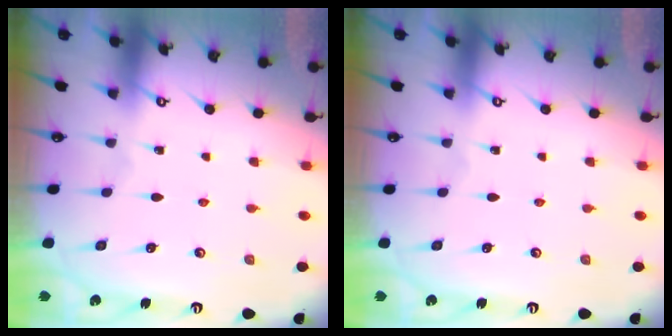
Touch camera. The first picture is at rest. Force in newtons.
{"total": 0.0}